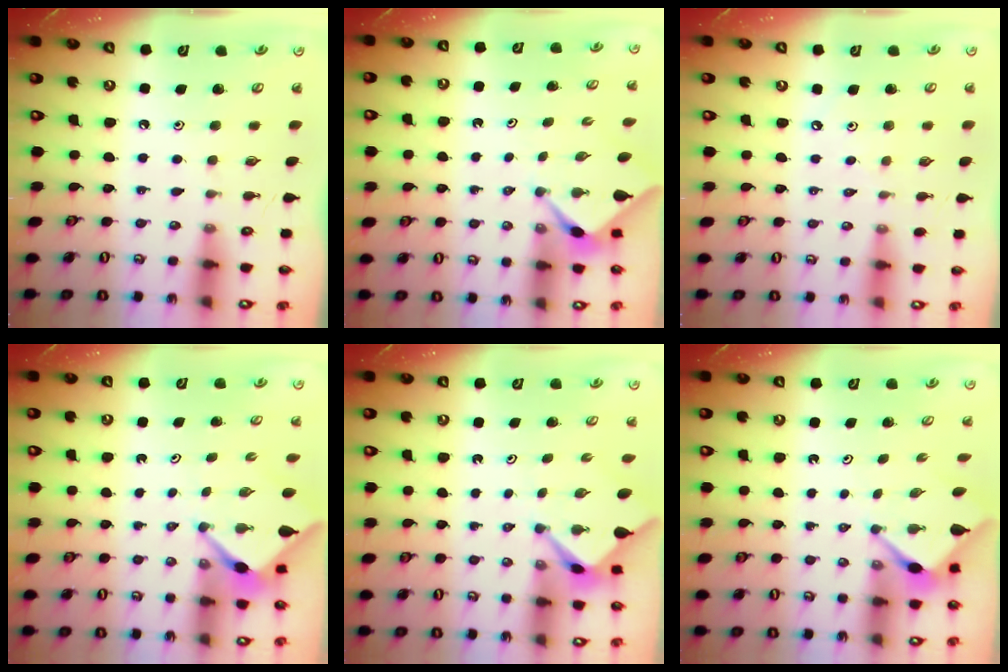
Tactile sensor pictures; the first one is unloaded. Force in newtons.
{"total": 2.4, "press": 2.3, "slide": 0.3}
{"total": 1.7, "press": 1.7, "slide": 0.4}
{"total": 2.9, "press": 2.9, "slide": 0.4}
{"total": 3.0, "press": 3.0, "slide": 0.3}
{"total": 3.0, "press": 3.0, "slide": 0.3}